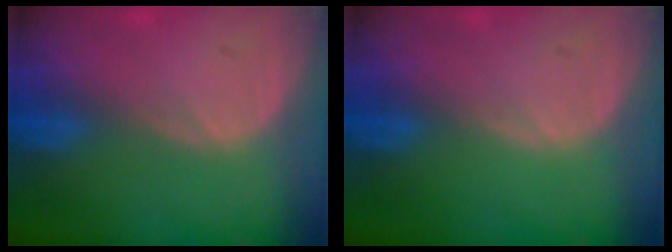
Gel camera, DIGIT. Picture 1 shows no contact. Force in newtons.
{"total": 0.0}